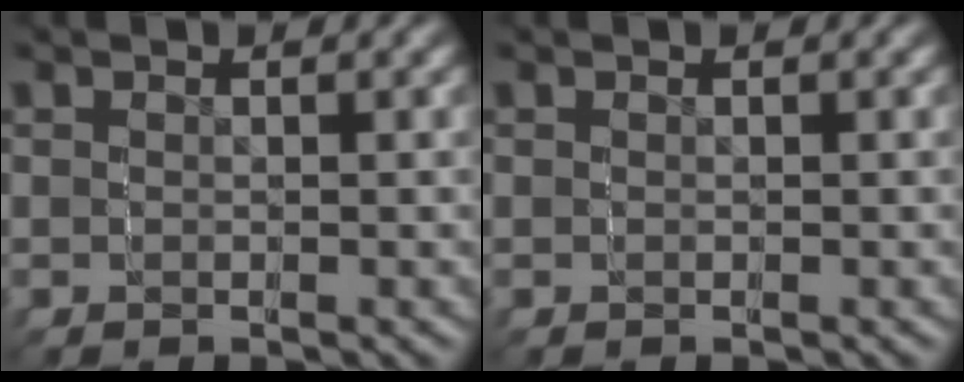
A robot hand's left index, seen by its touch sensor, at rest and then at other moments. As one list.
[{"total": 0.0}]